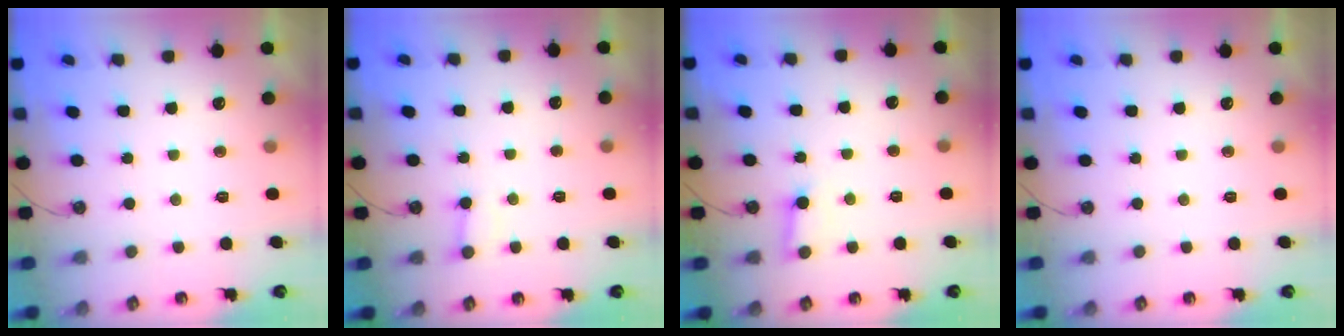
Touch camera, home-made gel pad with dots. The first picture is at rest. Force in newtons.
{"total": 3.8, "press": 3.7, "slide": 0.3}
{"total": 4.1, "press": 4.1, "slide": 0.6}
{"total": 0.0}